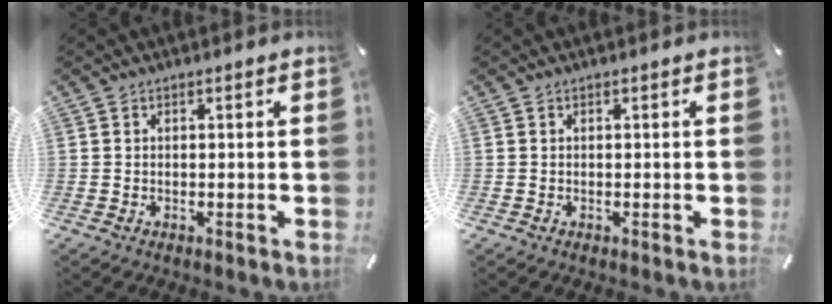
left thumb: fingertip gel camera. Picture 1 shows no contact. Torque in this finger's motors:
{"motor_torque": [-0.08, 0.07, -0.01, 0.01, 0.00]}